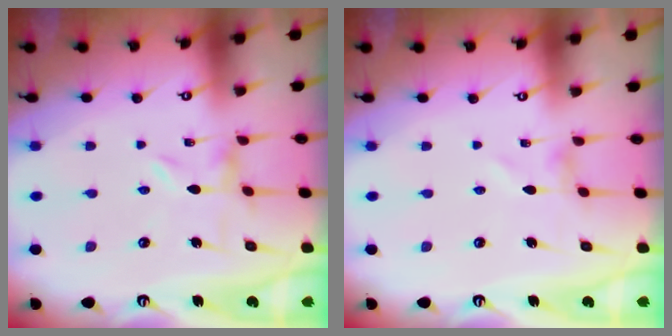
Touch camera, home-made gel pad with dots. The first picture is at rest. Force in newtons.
{"total": 0.0}